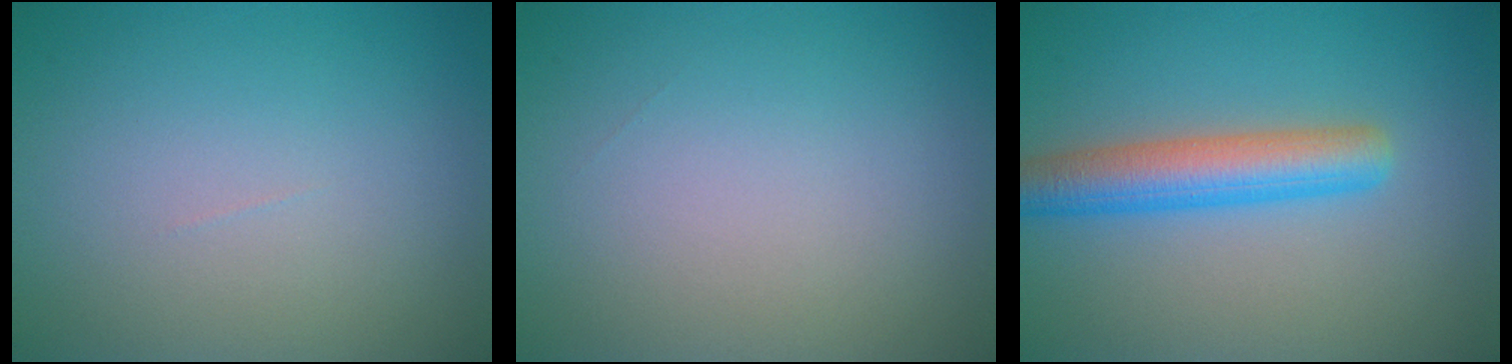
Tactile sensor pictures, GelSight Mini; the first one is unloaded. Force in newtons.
{"total": 0.0}
{"total": 4.9, "press": 4.9, "slide": 0.1}